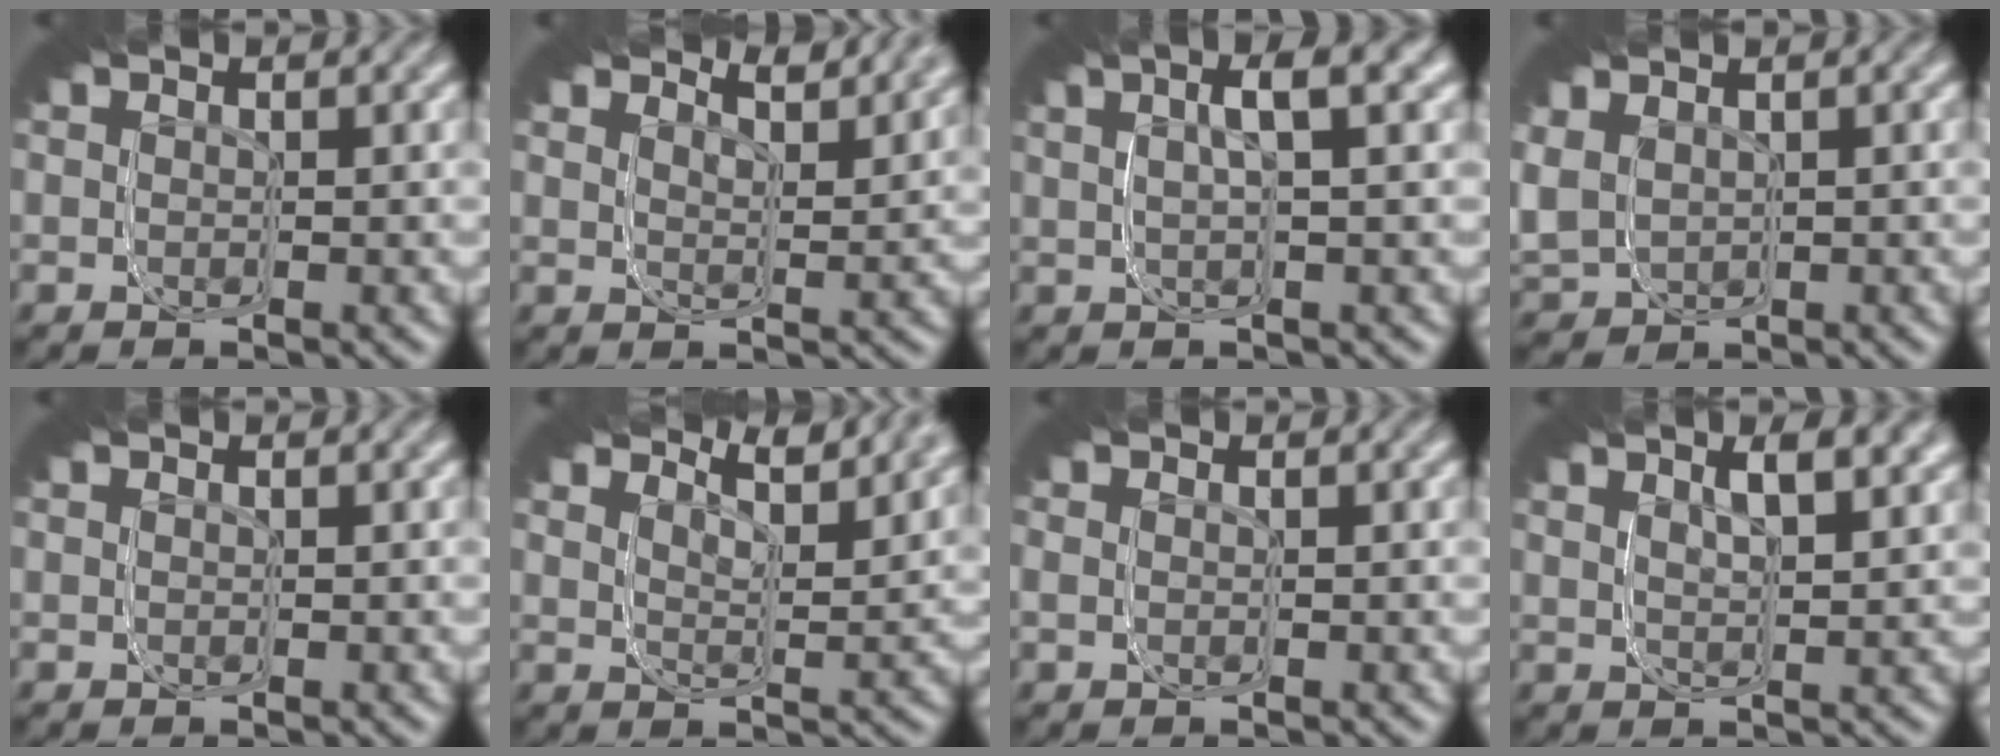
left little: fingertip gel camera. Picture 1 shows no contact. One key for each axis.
{"total": 3.8, "fx": 3.8, "fy": 0.1, "fz": 0.1, "tx": -0.024, "ty": 0.030, "tz": 0.048}
{"total": 1.7, "fx": 1.0, "fy": -1.3, "fz": 0.5, "tx": -0.026, "ty": 0.024, "tz": 0.007}
{"total": 5.1, "fx": -0.2, "fy": 4.5, "fz": 2.4, "tx": -0.068, "ty": -0.010, "tz": -0.002}
{"total": 0.0}
{"total": 5.4, "fx": 5.2, "fy": 0.6, "fz": 1.4, "tx": -0.051, "ty": 0.041, "tz": 0.064}
{"total": 0.7, "fx": -0.2, "fy": 0.6, "fz": 0.2, "tx": -0.001, "ty": -0.003, "tz": -0.004}
{"total": 2.7, "fx": 2.6, "fy": 0.0, "fz": 0.7, "tx": -0.030, "ty": 0.029, "tz": 0.027}